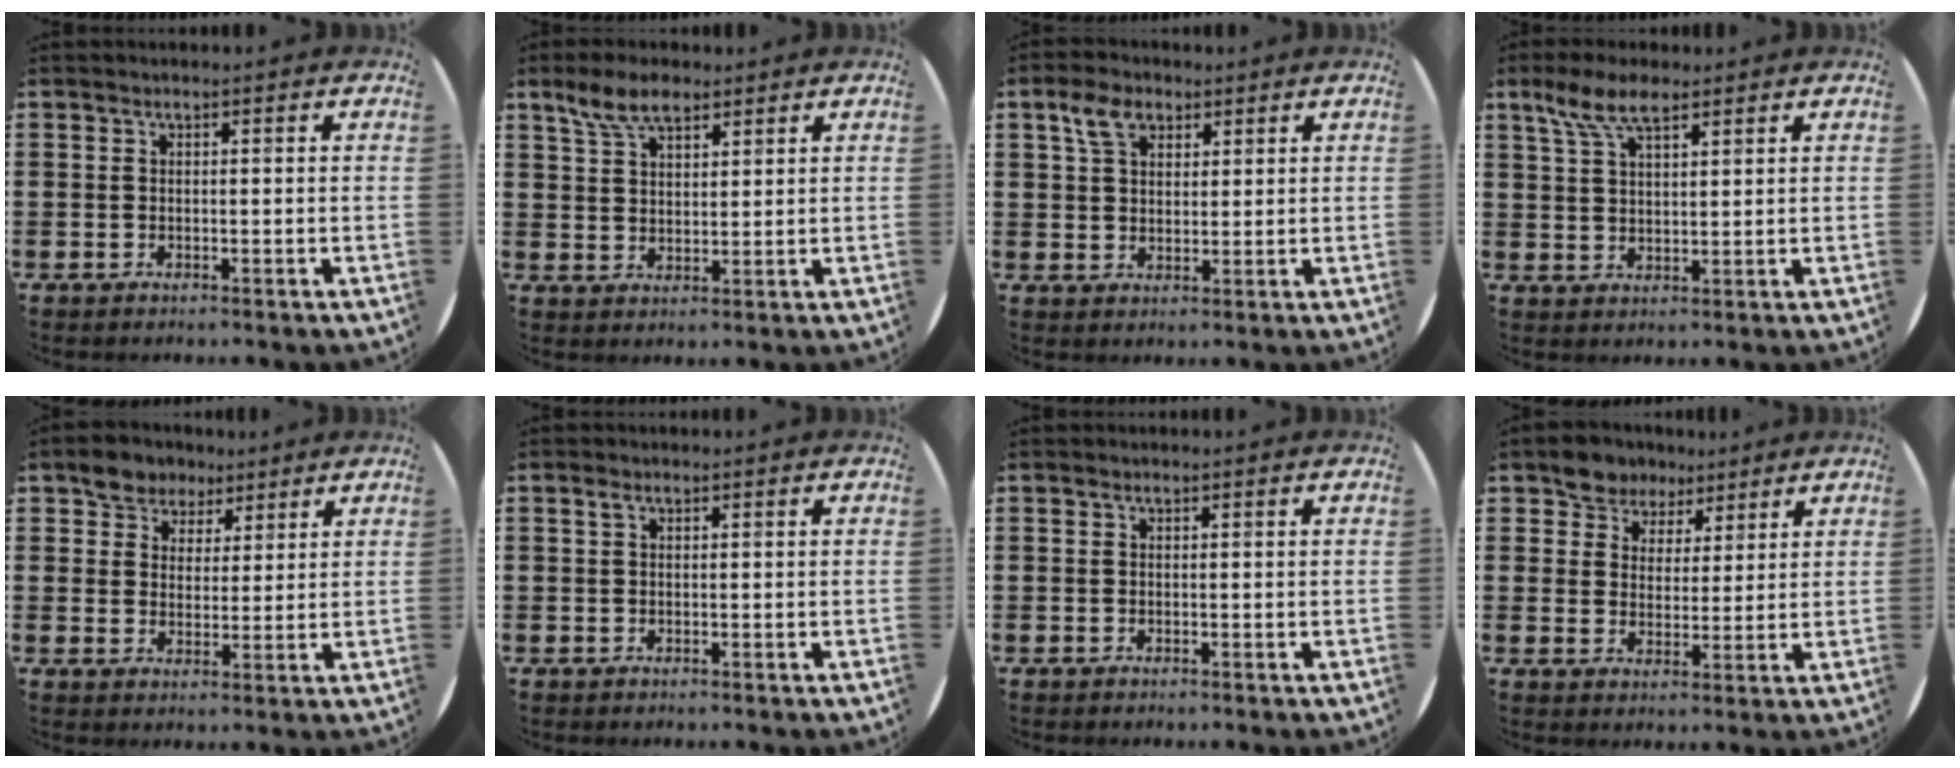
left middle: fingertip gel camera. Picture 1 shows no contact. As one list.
[{"total": 5.8, "force": [4.2, 2.6, 2.9], "torque": [-0.059, 0.000, 0.076]}, {"total": 4.5, "force": [2.9, 2.8, 2.1], "torque": [-0.042, 0.007, 0.051]}, {"total": 6.1, "force": [4.2, 2.3, 3.8], "torque": [-0.083, 0.003, 0.075]}, {"total": 4.8, "force": [3.8, 3.0, -0.2], "torque": [-0.008, 0.002, 0.070]}, {"total": 0.7, "force": [0.3, 0.6, 0.3], "torque": [0.002, 0.000, 0.005]}, {"total": 0.0}, {"total": 5.4, "force": [4.5, 2.9, -0.3], "torque": [-0.019, -0.005, 0.083]}]